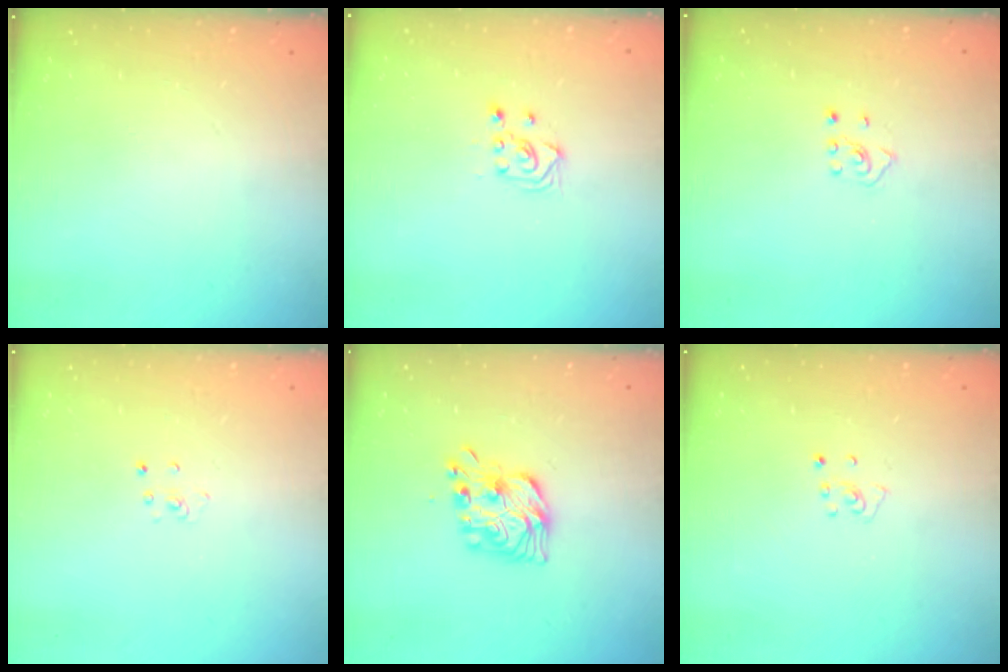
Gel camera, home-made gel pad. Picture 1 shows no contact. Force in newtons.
{"total": 3.4, "press": 3.3, "slide": 0.9}
{"total": 2.5, "press": 2.4, "slide": 0.7}
{"total": 2.3, "press": 2.3, "slide": 0.2}
{"total": 11.5, "press": 11.5, "slide": 0.4}
{"total": 3.7, "press": 3.7, "slide": 0.3}